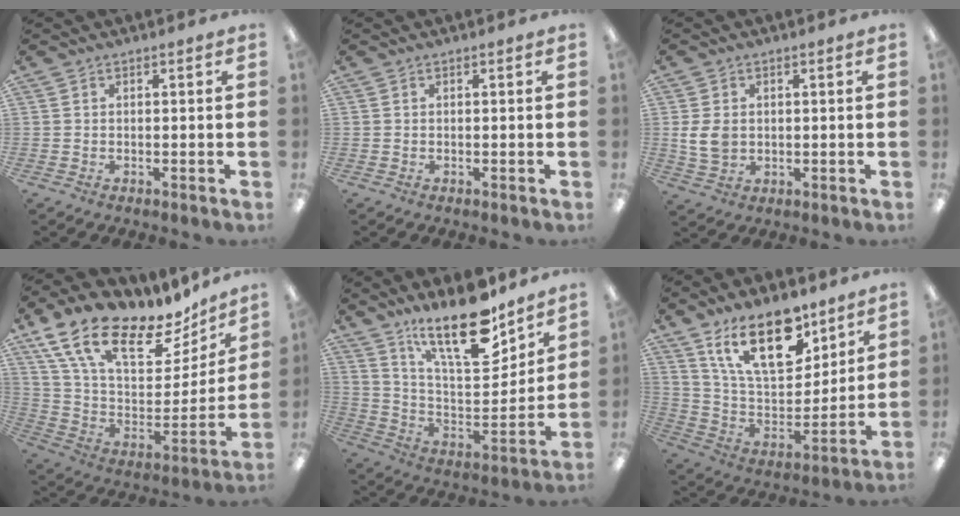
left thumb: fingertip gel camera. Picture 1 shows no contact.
{"total": 0.0}
{"total": 5.9, "force": [0.3, 4.6, 3.7], "torque": [-0.090, 0.003, 0.005]}
{"total": 21.3, "force": [15.0, 9.3, 11.9], "torque": [-0.204, -0.098, 0.263]}
{"total": 21.0, "force": [15.1, 6.9, 12.8], "torque": [-0.217, -0.100, 0.256]}
{"total": 20.7, "force": [13.0, 9.6, 13.0], "torque": [-0.230, -0.065, 0.224]}